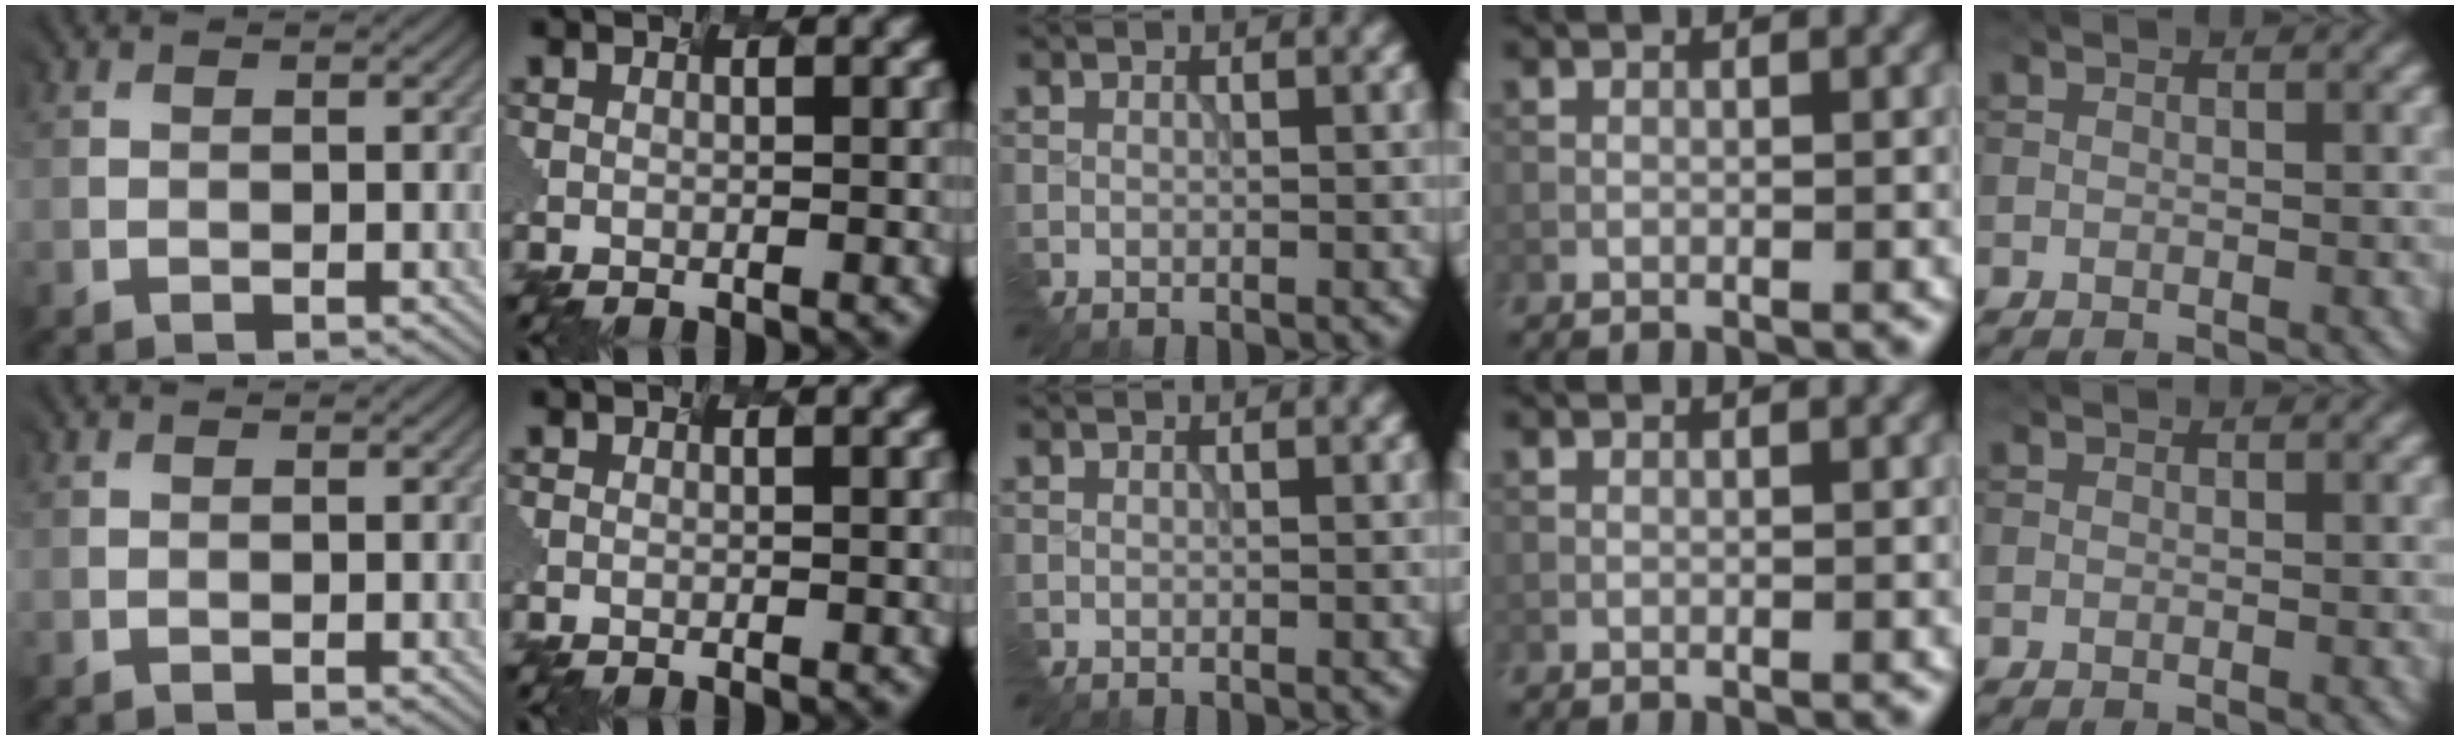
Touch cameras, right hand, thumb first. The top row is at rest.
{"index": {"total": 0.9, "force": [0.0, 0.4, 0.8], "torque": [0.003, 0.003, -0.003]}}